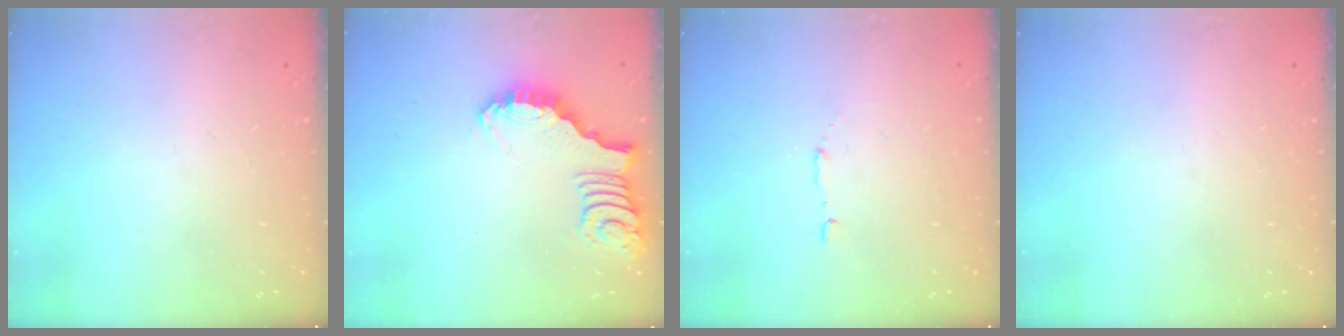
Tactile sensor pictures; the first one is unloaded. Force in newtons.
{"total": 2.7, "press": 2.7, "slide": 0.2}
{"total": 2.9, "press": 2.8, "slide": 0.7}
{"total": 0.0}